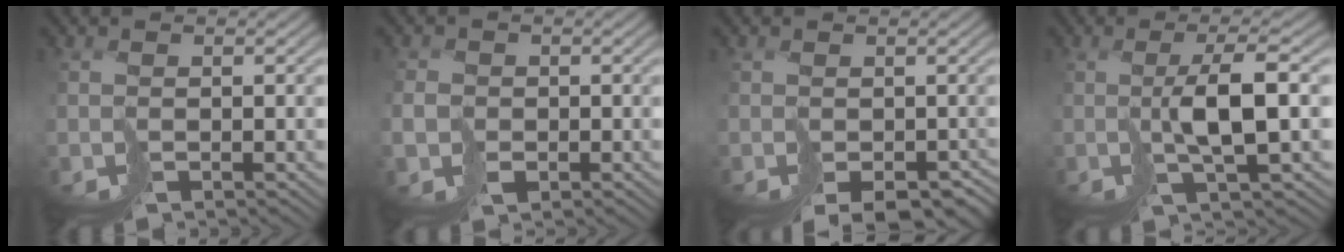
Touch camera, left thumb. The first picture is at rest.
{"total": 1.6, "force": [-0.2, 1.4, 0.6], "torque": [-0.013, 0.001, -0.006]}
{"total": 6.1, "force": [-3.7, 3.9, 3.0], "torque": [-0.035, -0.027, -0.024]}
{"total": 4.2, "force": [1.3, -0.1, 4.0], "torque": [-0.075, 0.011, 0.028]}